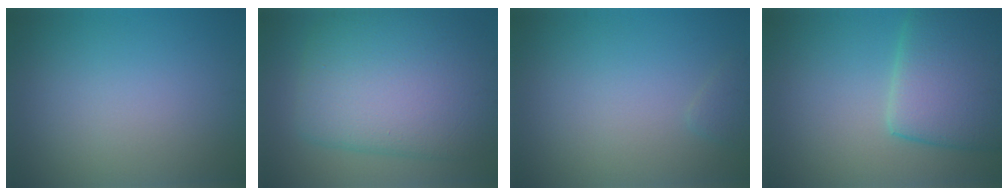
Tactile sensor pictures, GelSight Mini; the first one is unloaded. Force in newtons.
{"total": 11.6, "press": 11.6, "slide": 0.5}
{"total": 0.9, "press": 0.9, "slide": 0.1}
{"total": 8.9, "press": 8.9, "slide": 0.5}